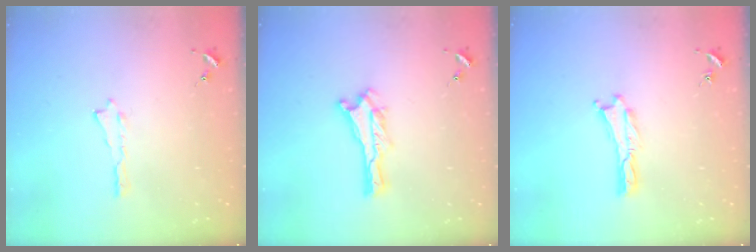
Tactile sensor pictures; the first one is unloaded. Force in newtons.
{"total": 0.0}
{"total": 0.0}